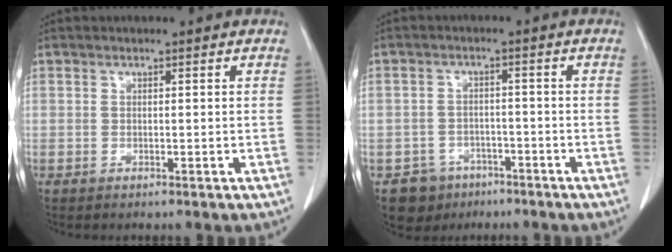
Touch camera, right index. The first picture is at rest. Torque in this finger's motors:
{"motor_torque": [-0.21, -0.13, -0.38, -0.09]}